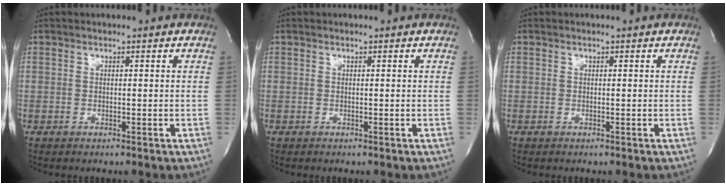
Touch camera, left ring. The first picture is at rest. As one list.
[{"total": 0.0}, {"total": 0.0}]